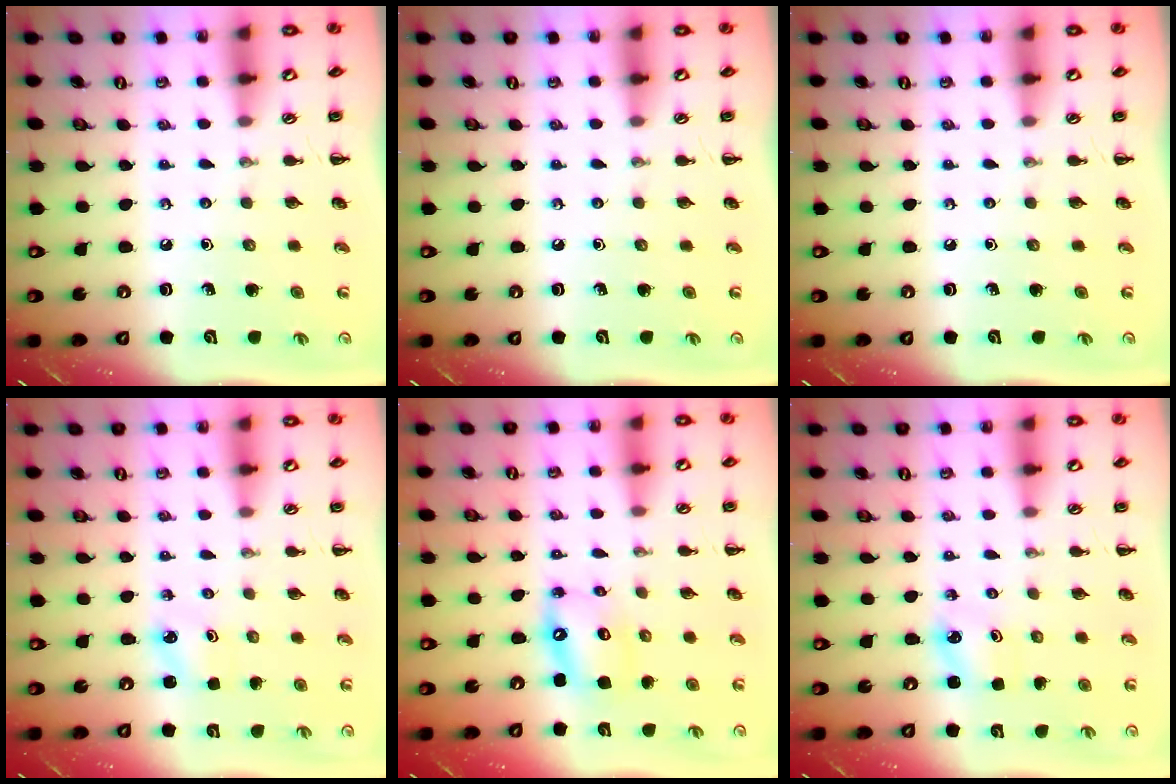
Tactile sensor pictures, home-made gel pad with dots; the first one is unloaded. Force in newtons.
{"total": 0.0}
{"total": 0.0}
{"total": 1.9, "press": 1.8, "slide": 0.5}
{"total": 10.8, "press": 10.5, "slide": 2.6}
{"total": 2.9, "press": 2.9, "slide": 0.6}